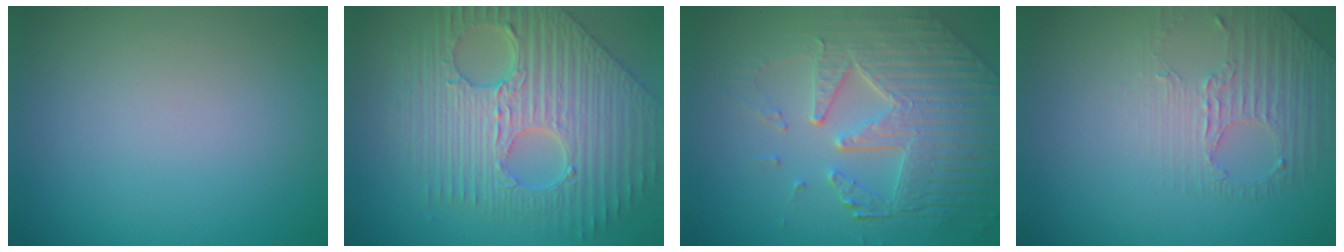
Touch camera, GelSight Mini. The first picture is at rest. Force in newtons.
{"total": 9.6, "press": 6.9, "slide": 6.7}
{"total": 8.1, "press": 5.7, "slide": 5.8}
{"total": 1.8, "press": 1.5, "slide": 1.0}